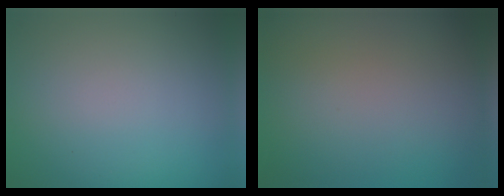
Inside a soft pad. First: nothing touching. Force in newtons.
{"total": 0.0}